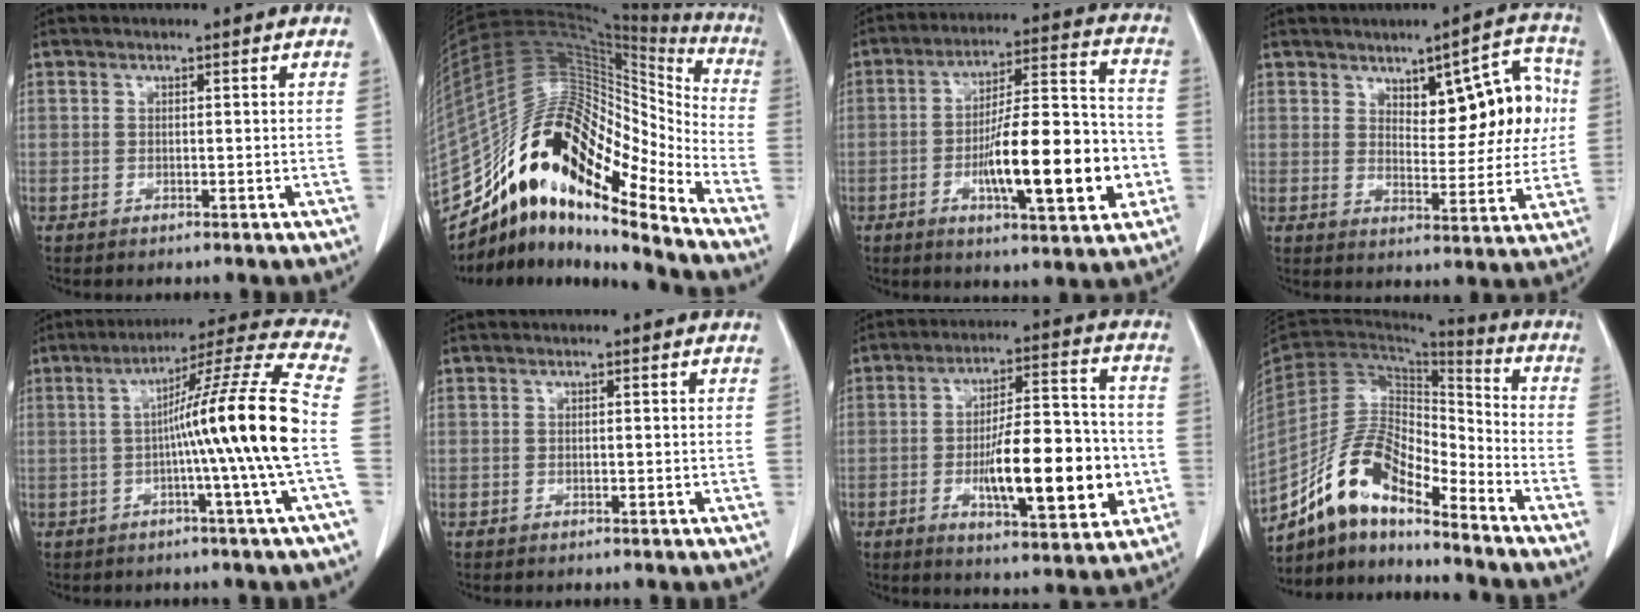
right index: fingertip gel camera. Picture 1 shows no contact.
{"total": 20.8, "force": [-14.8, 4.8, 13.8], "torque": [-0.253, 0.062, -0.259]}
{"total": 17.7, "force": [-4.4, 3.6, 16.7], "torque": [-0.265, 0.012, -0.063]}
{"total": 11.0, "force": [3.4, 4.3, 9.6], "torque": [-0.114, 0.023, 0.052]}
{"total": 14.8, "force": [-1.6, -3.0, 14.4], "torque": [-0.219, 0.002, -0.032]}
{"total": 0.0}
{"total": 16.5, "force": [-3.1, 4.5, 15.5], "torque": [-0.240, 0.010, -0.042]}
{"total": 12.7, "force": [-10.5, 3.6, 6.3], "torque": [-0.122, 0.031, -0.193]}